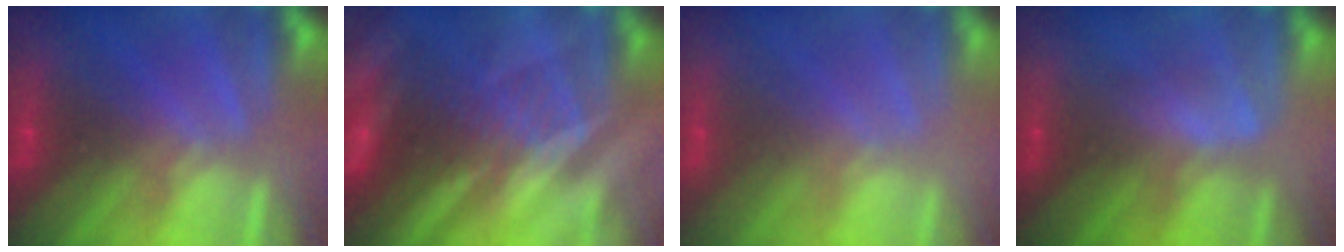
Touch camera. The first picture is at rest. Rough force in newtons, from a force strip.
{"total": 3.2}
{"total": 2.3}
{"total": 2.6}